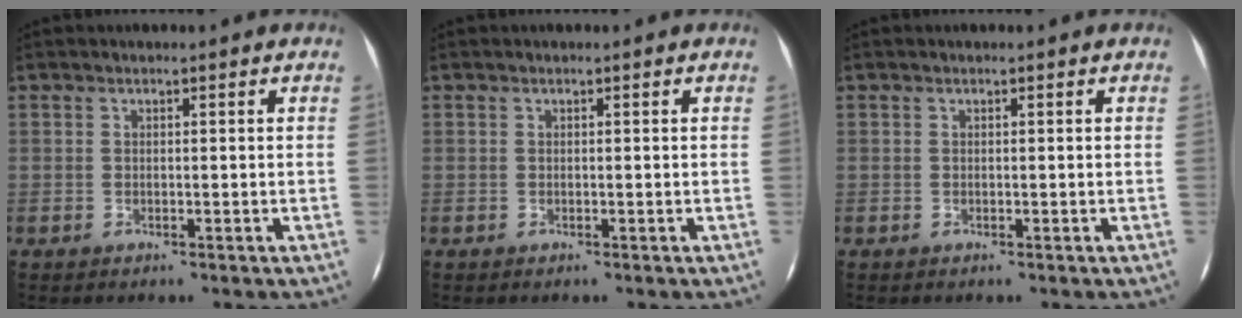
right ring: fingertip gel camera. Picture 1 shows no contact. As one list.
[{"total": 0.0}, {"total": 0.0}]